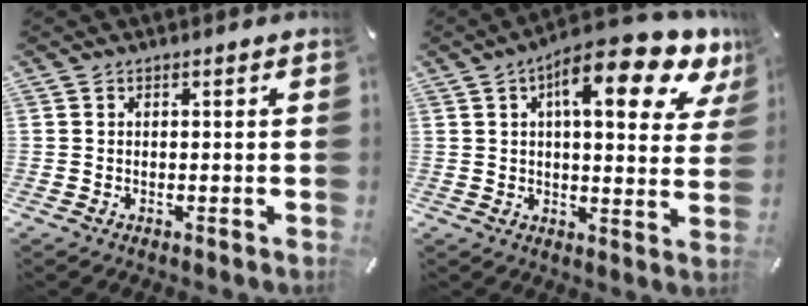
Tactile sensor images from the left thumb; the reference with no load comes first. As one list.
[{"total": 15.6, "force": [8.4, 5.2, 12.1], "torque": [-0.175, -0.042, 0.130]}]